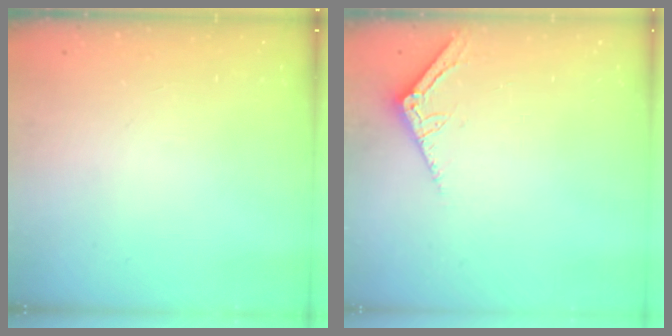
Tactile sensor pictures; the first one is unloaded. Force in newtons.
{"total": 3.2, "press": 3.2, "slide": 0.3}